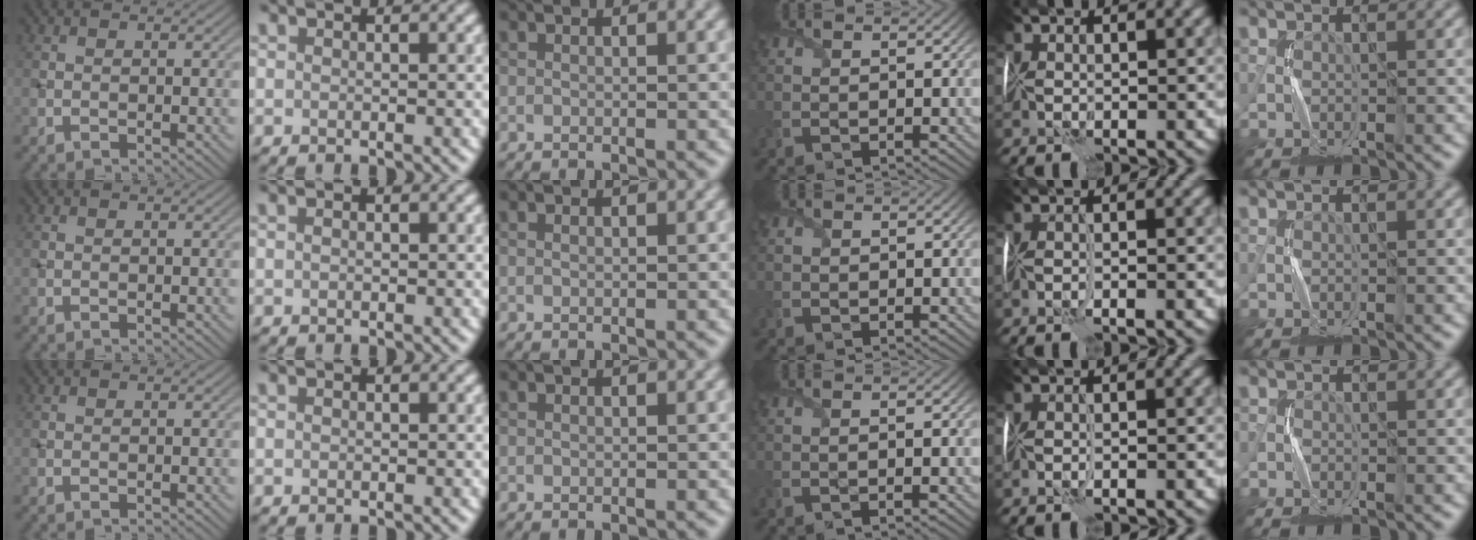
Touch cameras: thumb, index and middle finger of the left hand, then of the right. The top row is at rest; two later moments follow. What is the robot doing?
{"motion": "fold", "object": "wrapping paper"}